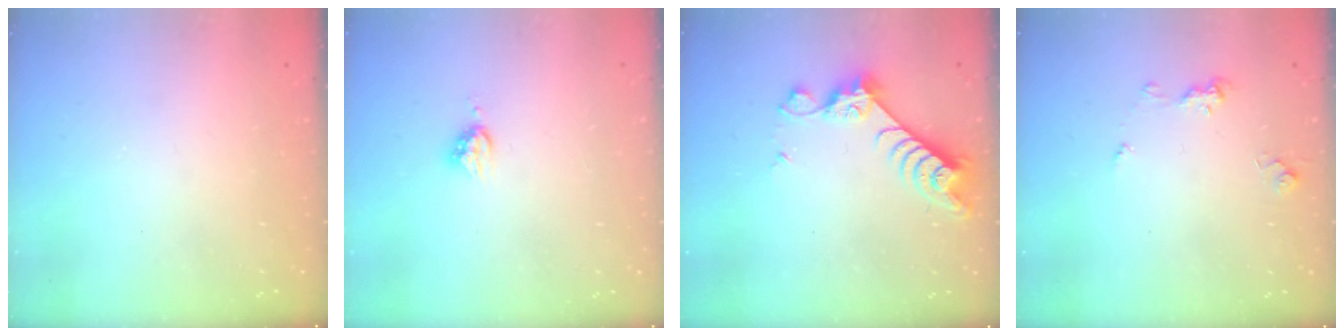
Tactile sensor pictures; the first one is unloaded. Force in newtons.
{"total": 5.4, "press": 5.4, "slide": 0.4}
{"total": 7.7, "press": 7.6, "slide": 1.1}
{"total": 5.1, "press": 5.1, "slide": 0.5}